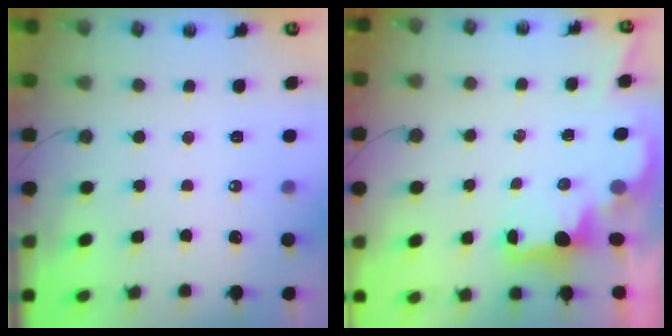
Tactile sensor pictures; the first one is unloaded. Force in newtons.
{"total": 2.2, "press": 2.0, "slide": 0.8}